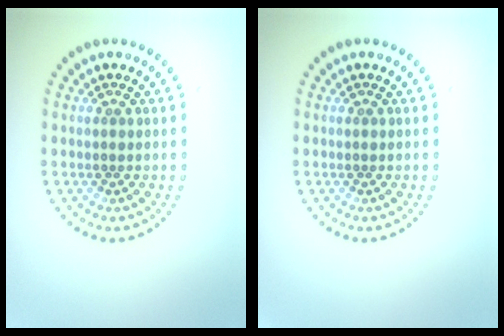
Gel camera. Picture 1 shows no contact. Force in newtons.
{"total": 0.0}